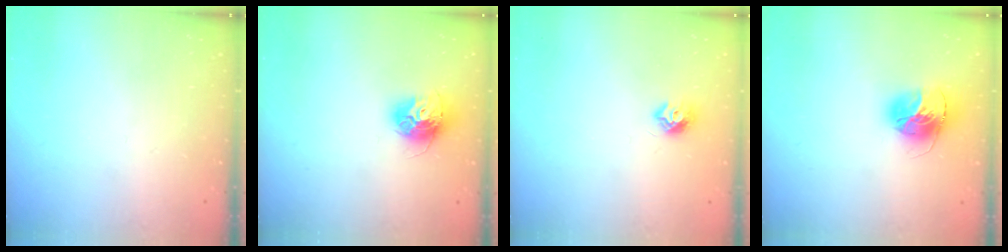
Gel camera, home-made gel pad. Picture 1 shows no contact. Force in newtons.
{"total": 12.2, "press": 12.1, "slide": 1.0}
{"total": 7.3, "press": 7.2, "slide": 0.3}
{"total": 15.4, "press": 15.3, "slide": 1.7}